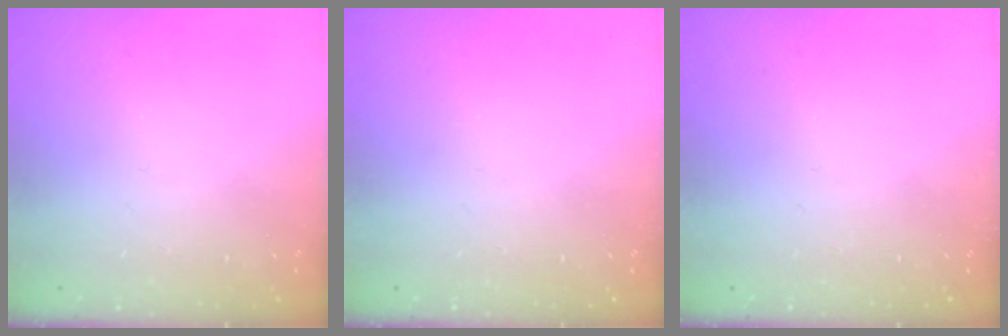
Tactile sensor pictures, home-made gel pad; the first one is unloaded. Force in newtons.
{"total": 0.0}
{"total": 0.0}